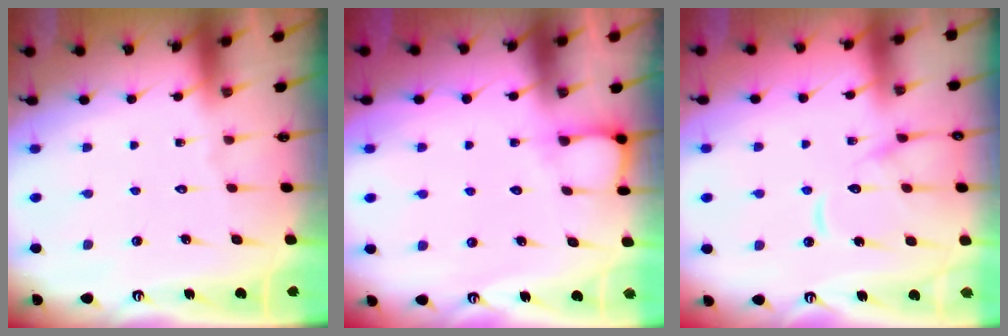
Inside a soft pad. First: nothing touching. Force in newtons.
{"total": 3.9, "press": 3.9, "slide": 0.5}
{"total": 12.4, "press": 12.3, "slide": 1.2}